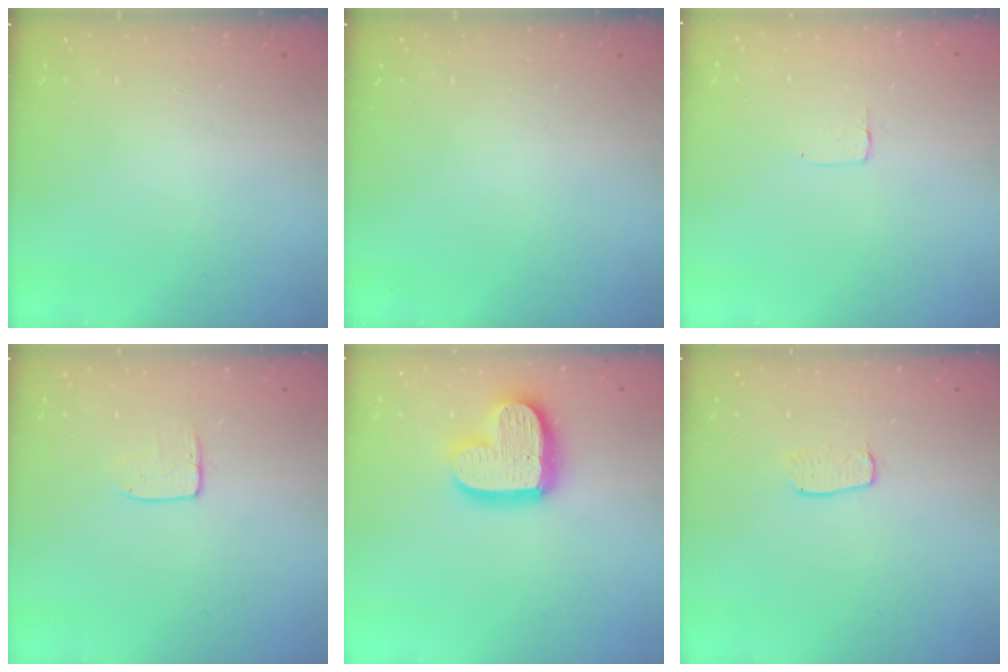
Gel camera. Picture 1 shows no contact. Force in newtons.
{"total": 0.0}
{"total": 3.1, "press": 3.1, "slide": 0.2}
{"total": 6.8, "press": 6.8, "slide": 0.5}
{"total": 17.1, "press": 17.1, "slide": 1.4}
{"total": 5.5, "press": 5.5, "slide": 0.4}